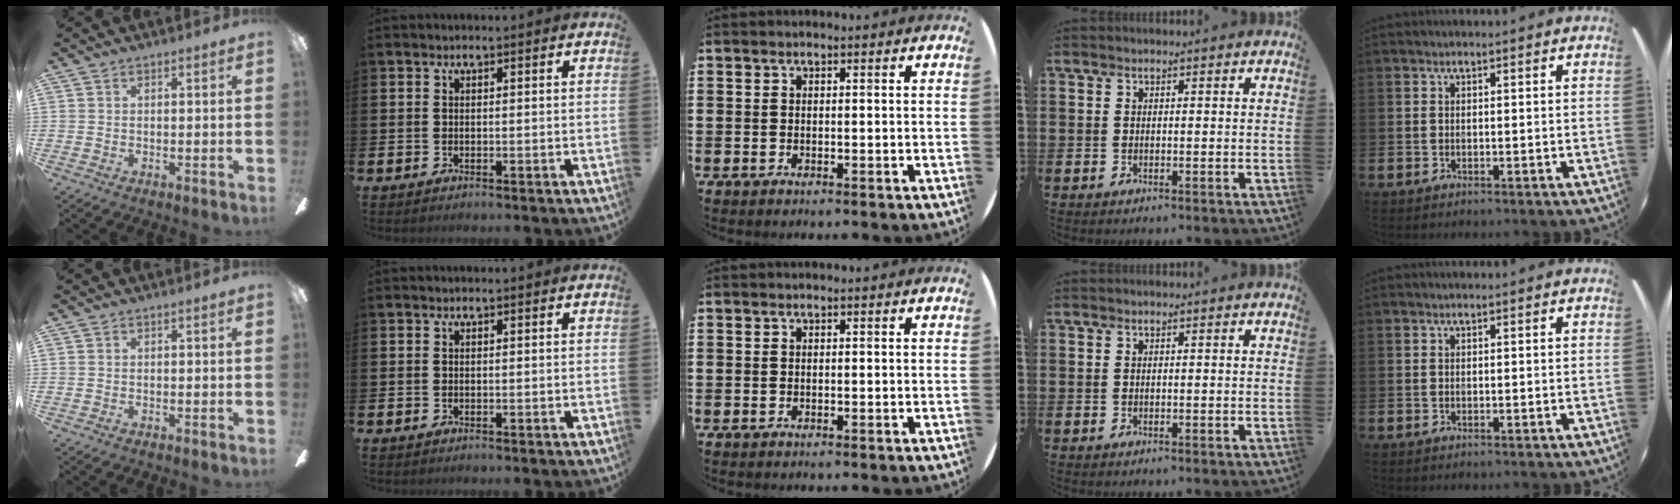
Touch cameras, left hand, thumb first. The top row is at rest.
{}